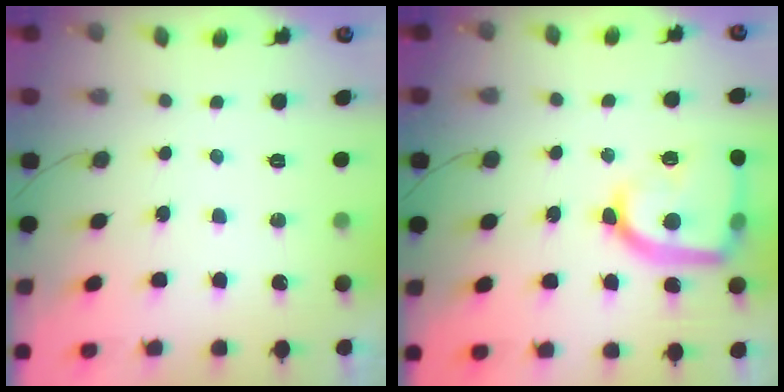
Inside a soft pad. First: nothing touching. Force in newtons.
{"total": 16.7, "press": 16.6, "slide": 1.2}